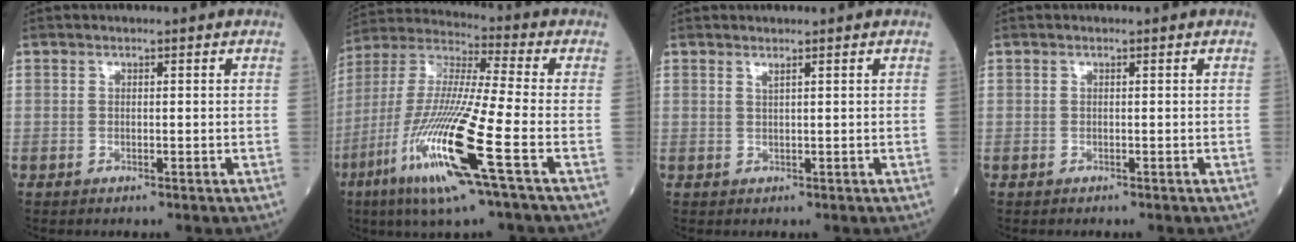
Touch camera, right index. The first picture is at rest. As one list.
[{"total": 19.0, "force": [-7.5, 0.2, 17.4], "torque": [-0.388, -0.034, -0.147]}, {"total": 0.8, "force": [0.6, -0.2, 0.4], "torque": [-0.013, -0.005, 0.018]}, {"total": 0.0}]